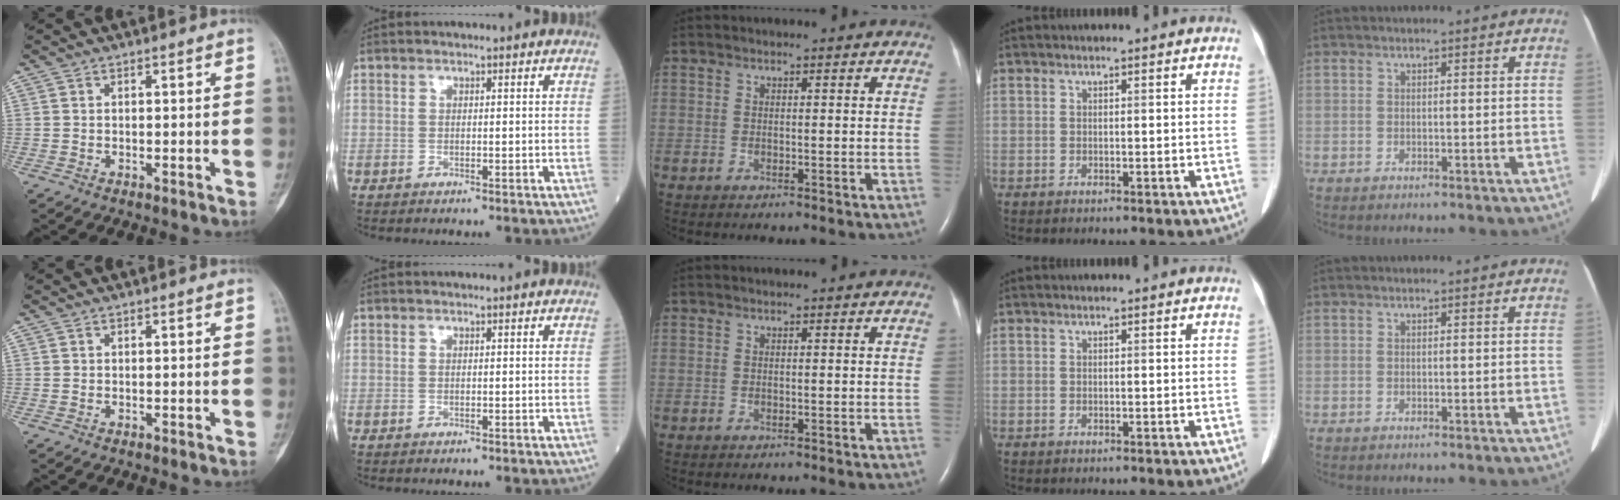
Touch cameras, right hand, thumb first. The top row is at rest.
{}